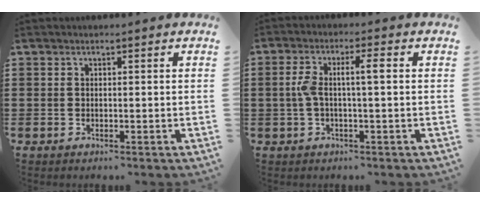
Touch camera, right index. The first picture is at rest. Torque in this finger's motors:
{"motor_torque": [0.86, -0.19, 0.42, 0.14]}